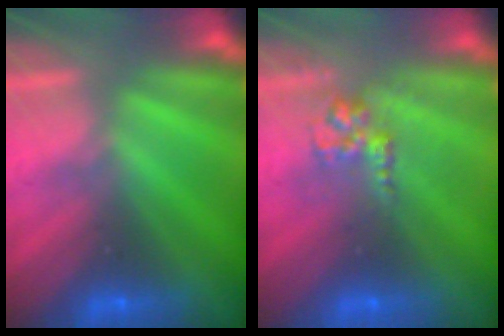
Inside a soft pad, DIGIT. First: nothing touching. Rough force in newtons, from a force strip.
{"total": 2.8}